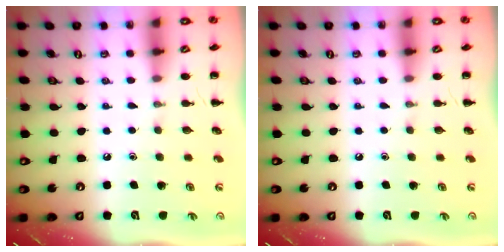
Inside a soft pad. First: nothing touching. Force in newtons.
{"total": 0.0}